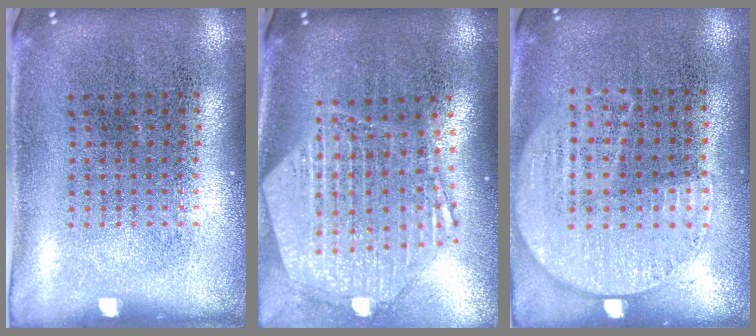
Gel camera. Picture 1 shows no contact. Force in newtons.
{"total": 2.8, "press": 2.3, "slide": 1.7}
{"total": 1.2, "press": 1.0, "slide": 0.6}